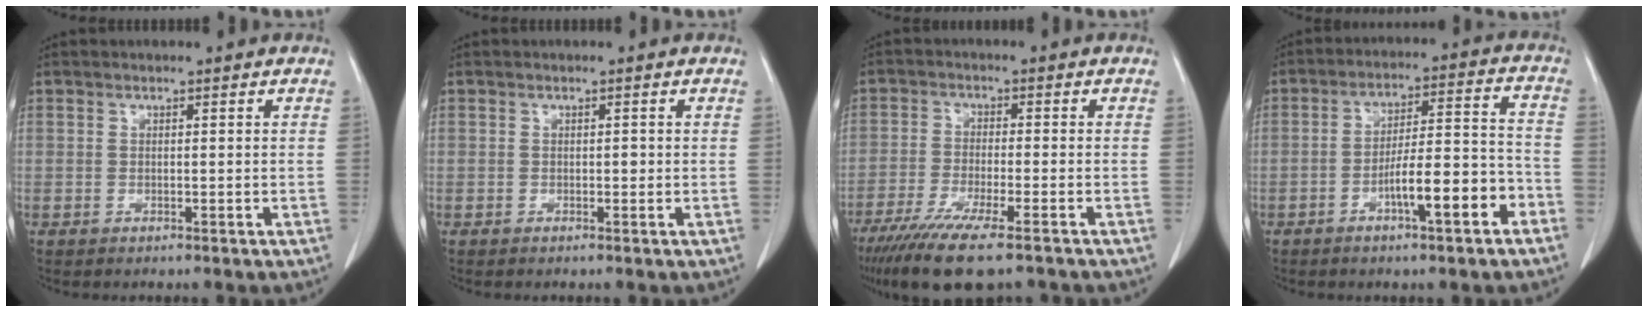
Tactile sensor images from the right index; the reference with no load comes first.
{"total": 0.5, "force": [-0.1, 0.3, 0.4], "torque": [-0.004, 0.002, -0.001]}
{"total": 12.6, "force": [-9.4, 1.6, 8.3], "torque": [-0.140, -0.032, -0.152]}
{"total": 10.5, "force": [-5.0, 1.4, 9.1], "torque": [-0.145, 0.021, -0.075]}